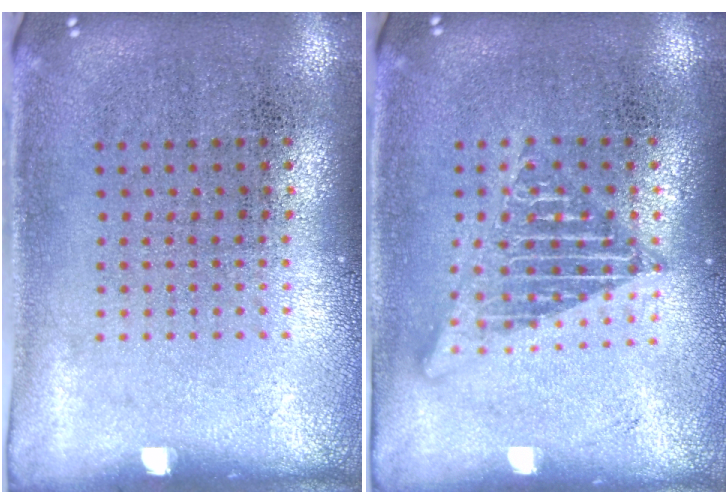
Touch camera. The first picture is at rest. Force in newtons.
{"total": 1.7, "press": 1.7, "slide": 0.2}